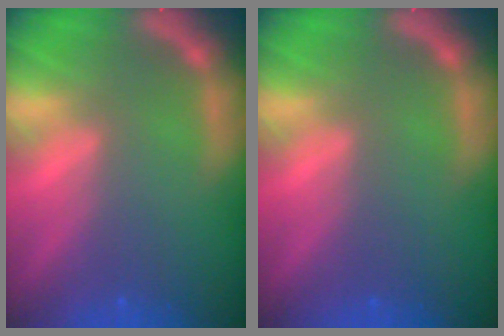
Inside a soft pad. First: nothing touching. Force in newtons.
{"total": 0.0}